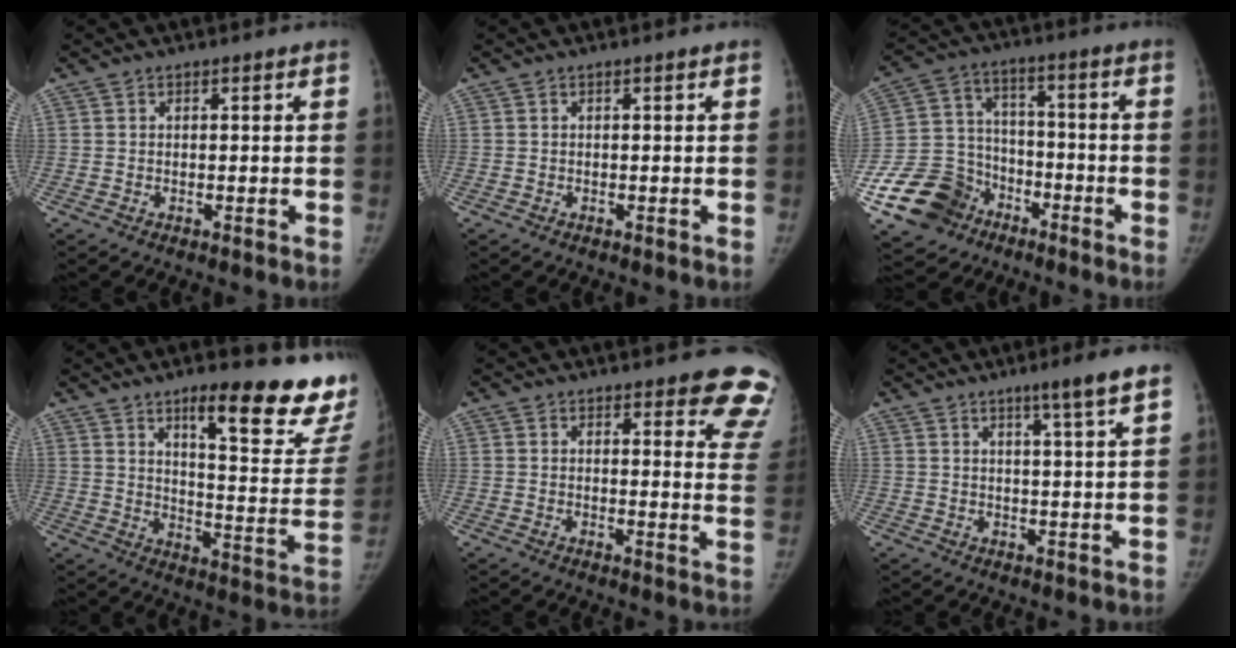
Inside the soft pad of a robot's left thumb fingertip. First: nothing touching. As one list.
[{"total": 0.0}, {"total": 15.0, "force": [-8.1, 11.9, 4.4], "torque": [-0.059, 0.068, -0.139]}, {"total": 22.3, "force": [15.6, 5.1, 15.2], "torque": [-0.159, -0.108, 0.209]}, {"total": 10.6, "force": [8.8, 3.1, 5.1], "torque": [-0.011, -0.054, 0.071]}, {"total": 5.9, "force": [3.7, -0.6, 4.5], "torque": [-0.071, -0.022, 0.057]}]